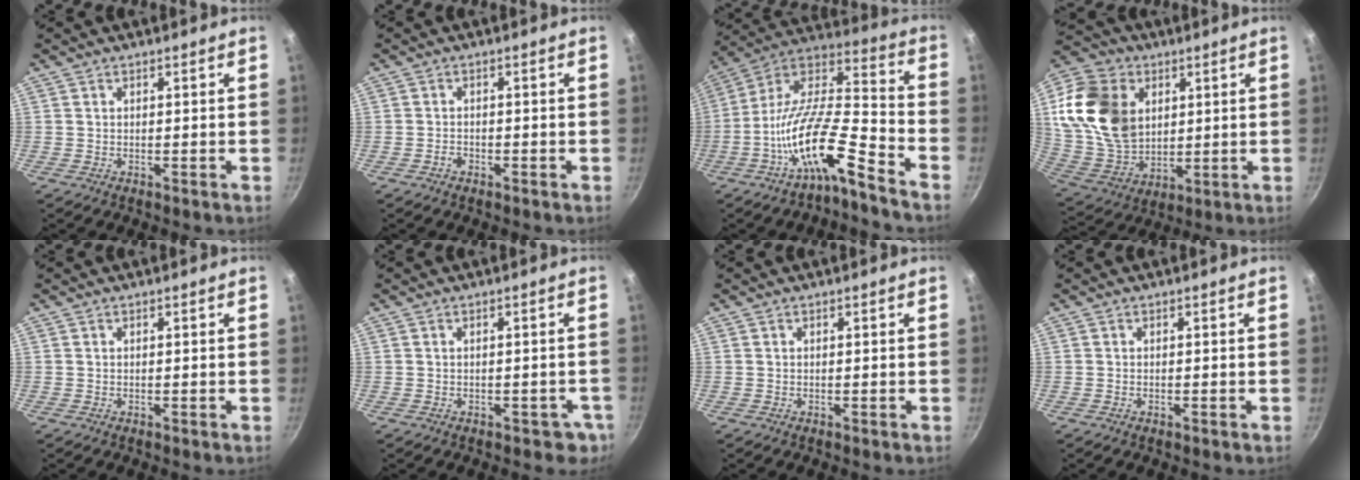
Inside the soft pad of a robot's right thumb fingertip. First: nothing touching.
{"total": 1.2, "force": [-0.8, 0.7, 0.5], "torque": [-0.009, 0.008, -0.015]}
{"total": 16.5, "force": [-9.3, 4.2, 12.9], "torque": [-0.227, 0.076, -0.188]}
{"total": 20.2, "force": [5.1, 15.2, 12.3], "torque": [-0.208, -0.017, 0.107]}
{"total": 0.0}
{"total": 3.2, "force": [-1.3, 2.3, 1.6], "torque": [0.014, 0.023, 0.006]}
{"total": 0.0}
{"total": 0.0}